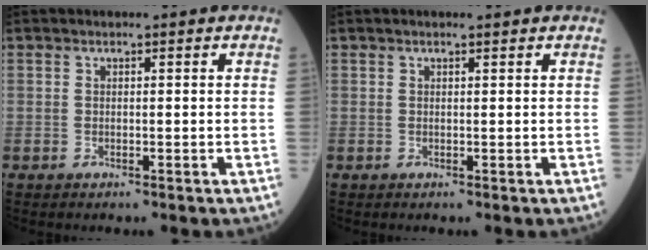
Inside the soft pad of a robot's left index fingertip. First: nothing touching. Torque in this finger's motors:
{"motor_torque": [-0.08, 0.00, -0.01, 0.00]}